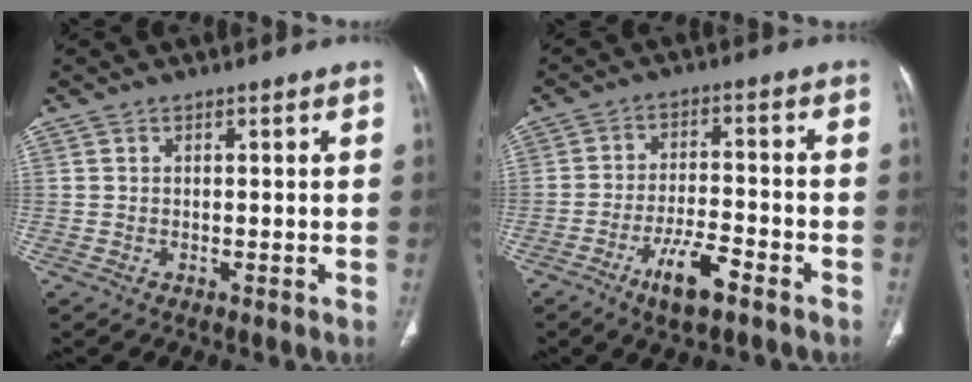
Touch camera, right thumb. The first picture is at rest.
{"total": 8.3, "force": [-5.1, 2.4, 6.1], "torque": [-0.112, 0.025, -0.086]}